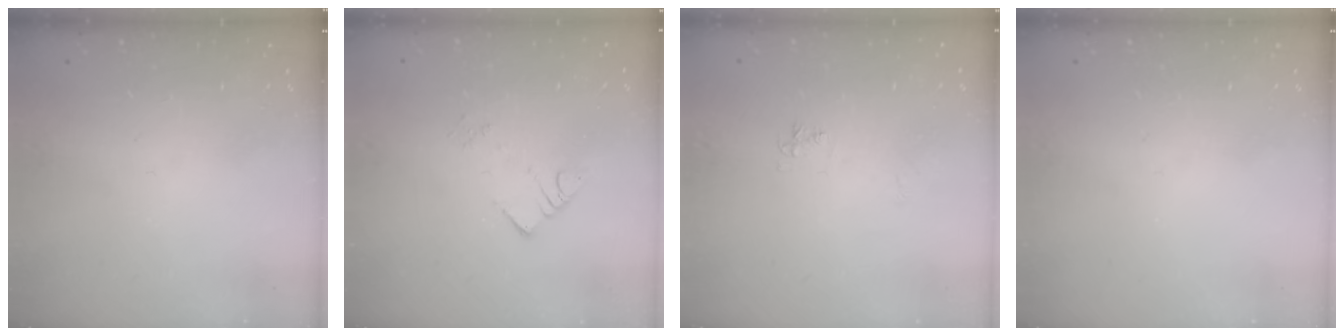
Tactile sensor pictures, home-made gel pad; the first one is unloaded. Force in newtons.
{"total": 3.3, "press": 3.3, "slide": 0.2}
{"total": 4.9, "press": 4.9, "slide": 0.6}
{"total": 0.0}